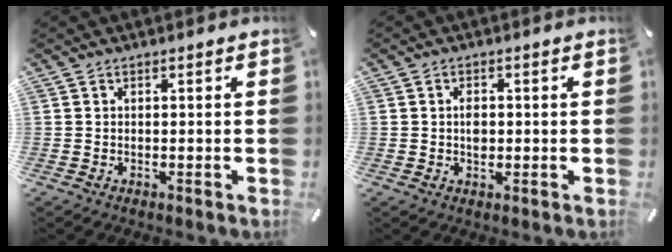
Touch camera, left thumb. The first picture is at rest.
{"total": 2.6, "force": [0.0, 1.8, 1.9], "torque": [-0.030, 0.002, -0.003]}